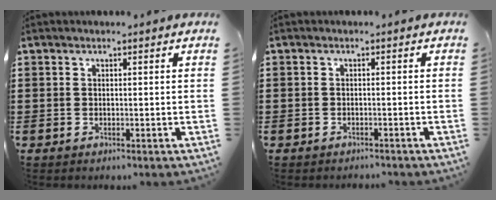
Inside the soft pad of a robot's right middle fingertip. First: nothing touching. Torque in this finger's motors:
{"motor_torque": [0.19, -0.17, -0.47, -0.05]}